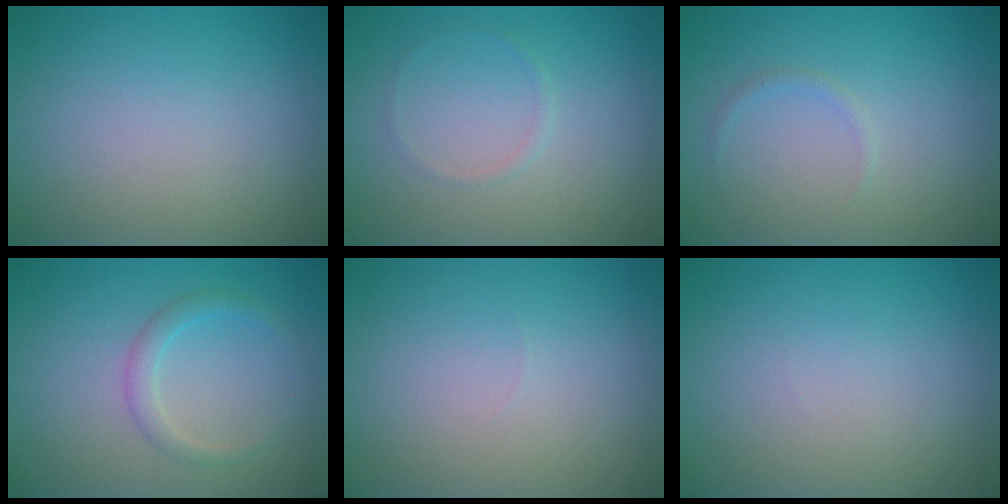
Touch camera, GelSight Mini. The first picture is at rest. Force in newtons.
{"total": 0.6, "press": 0.6, "slide": 0.0}
{"total": 0.6, "press": 0.6, "slide": 0.1}
{"total": 1.7, "press": 1.7, "slide": 0.1}
{"total": 0.0}
{"total": 0.0}